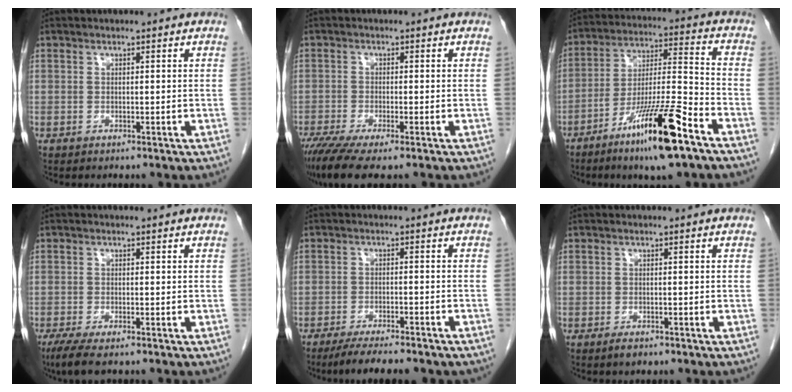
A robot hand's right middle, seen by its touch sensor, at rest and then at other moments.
{"total": 6.8, "force": [-4.8, 0.7, 4.7], "torque": [-0.078, -0.017, -0.084]}
{"total": 15.5, "force": [-9.2, 0.8, 12.4], "torque": [-0.229, -0.025, -0.164]}
{"total": 4.0, "force": [-2.8, 0.7, 2.8], "torque": [-0.055, -0.013, -0.047]}
{"total": 8.9, "force": [-7.4, 1.3, 4.8], "torque": [-0.068, -0.015, -0.107]}
{"total": 1.4, "force": [-1.1, 0.5, 0.8], "torque": [-0.017, -0.001, -0.014]}